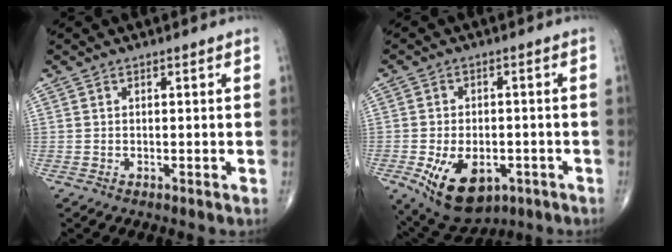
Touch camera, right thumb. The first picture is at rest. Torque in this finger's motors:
{"motor_torque": [0.20, 0.25, 0.61, 0.27, 0.14]}